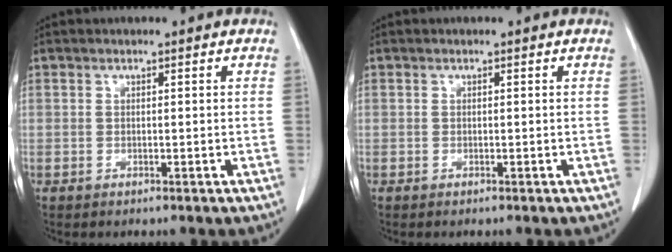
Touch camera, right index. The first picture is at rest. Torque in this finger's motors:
{"motor_torque": [0.07, -0.06, 0.02, 0.01]}